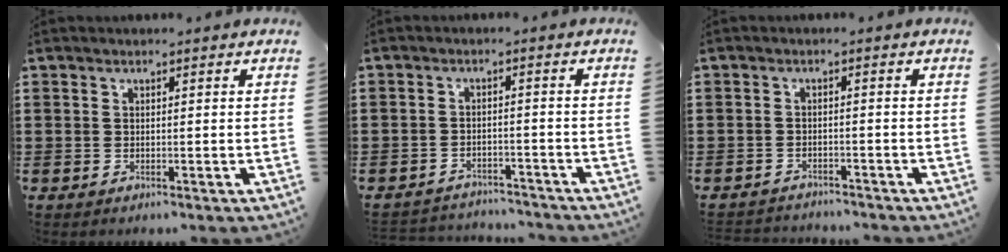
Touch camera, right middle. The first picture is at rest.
{"total": 3.1, "force": [-3.0, 0.5, -0.4], "torque": [-0.002, 0.000, -0.068]}
{"total": 2.1, "force": [-2.0, 0.2, -0.3], "torque": [-0.002, 0.000, -0.046]}